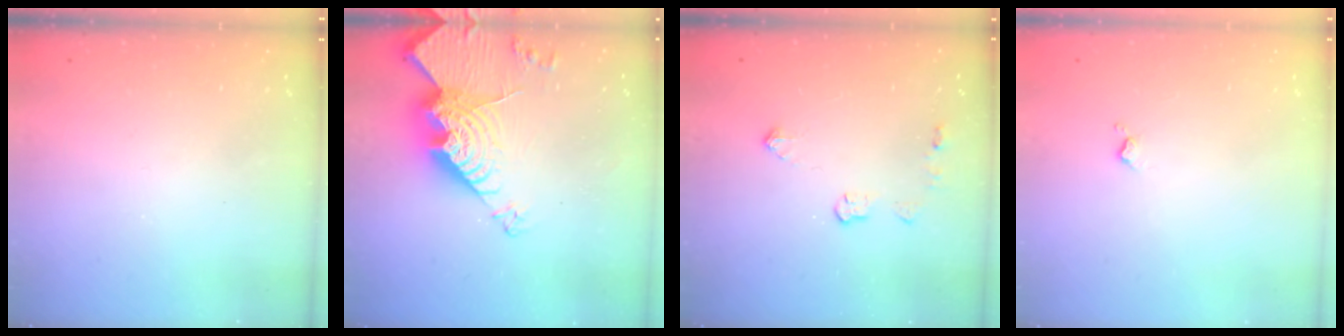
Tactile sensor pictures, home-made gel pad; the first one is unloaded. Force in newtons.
{"total": 20.2, "press": 20.1, "slide": 2.1}
{"total": 4.7, "press": 4.6, "slide": 0.7}
{"total": 2.7, "press": 2.6, "slide": 0.5}